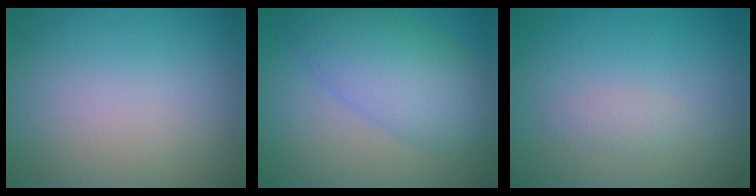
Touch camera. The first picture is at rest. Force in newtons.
{"total": 6.8, "press": 6.8, "slide": 0.3}
{"total": 1.0, "press": 1.0, "slide": 0.0}